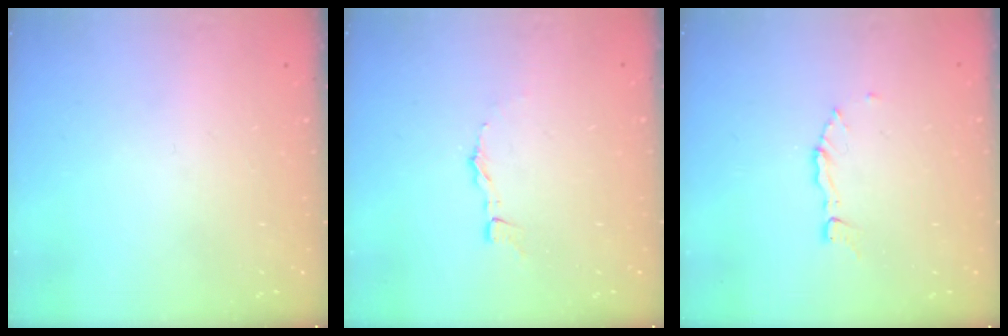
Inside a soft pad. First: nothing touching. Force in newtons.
{"total": 2.5, "press": 2.5, "slide": 0.1}
{"total": 2.8, "press": 2.8, "slide": 0.2}